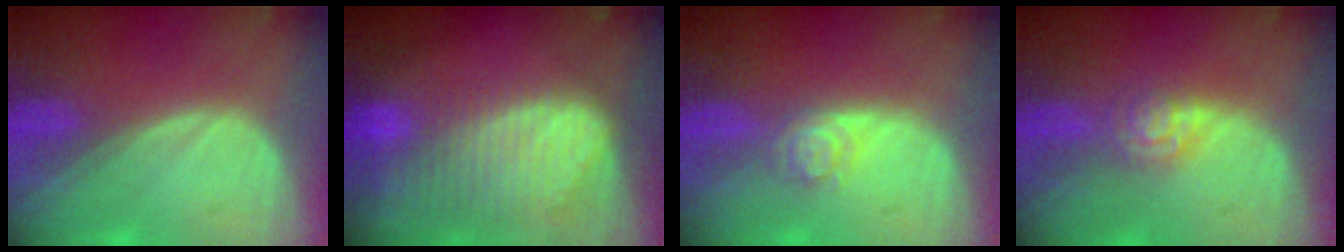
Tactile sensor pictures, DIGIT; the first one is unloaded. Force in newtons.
{"total": 10.4, "press": 8.9, "slide": 5.4}
{"total": 3.9, "press": 3.4, "slide": 1.9}
{"total": 4.6, "press": 3.9, "slide": 2.6}